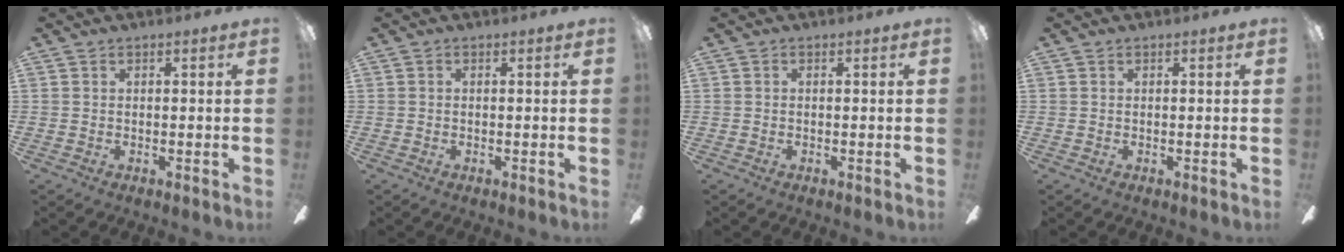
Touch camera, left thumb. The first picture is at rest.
{"total": 0.0}
{"total": 0.0}
{"total": 0.0}